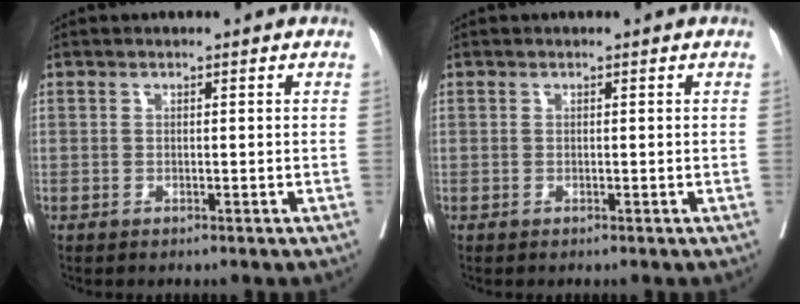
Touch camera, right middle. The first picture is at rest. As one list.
[{"total": 0.0}]